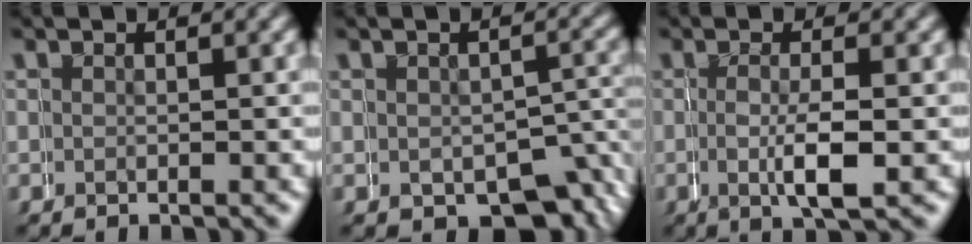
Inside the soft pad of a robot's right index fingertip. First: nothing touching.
{"total": 4.0, "force": [-1.3, 3.0, 2.4], "torque": [-0.025, -0.001, -0.024]}
{"total": 1.9, "force": [0.2, 0.1, 1.9], "torque": [-0.037, -0.002, 0.002]}